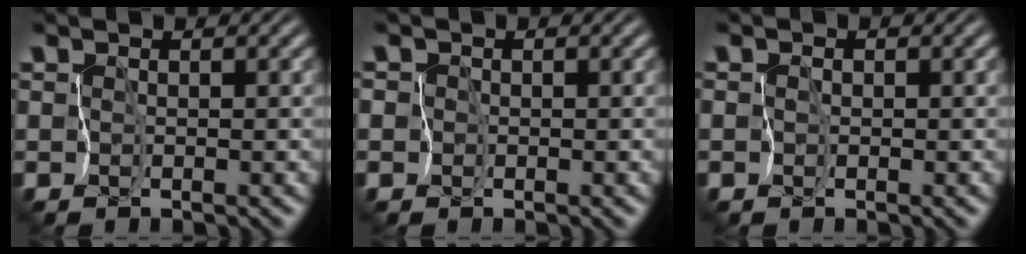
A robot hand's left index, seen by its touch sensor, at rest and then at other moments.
{"total": 2.5, "force": [-0.3, 2.4, 0.4], "torque": [0.000, 0.013, -0.035]}
{"total": 0.9, "force": [-0.2, 0.9, 0.3], "torque": [0.006, 0.008, -0.008]}